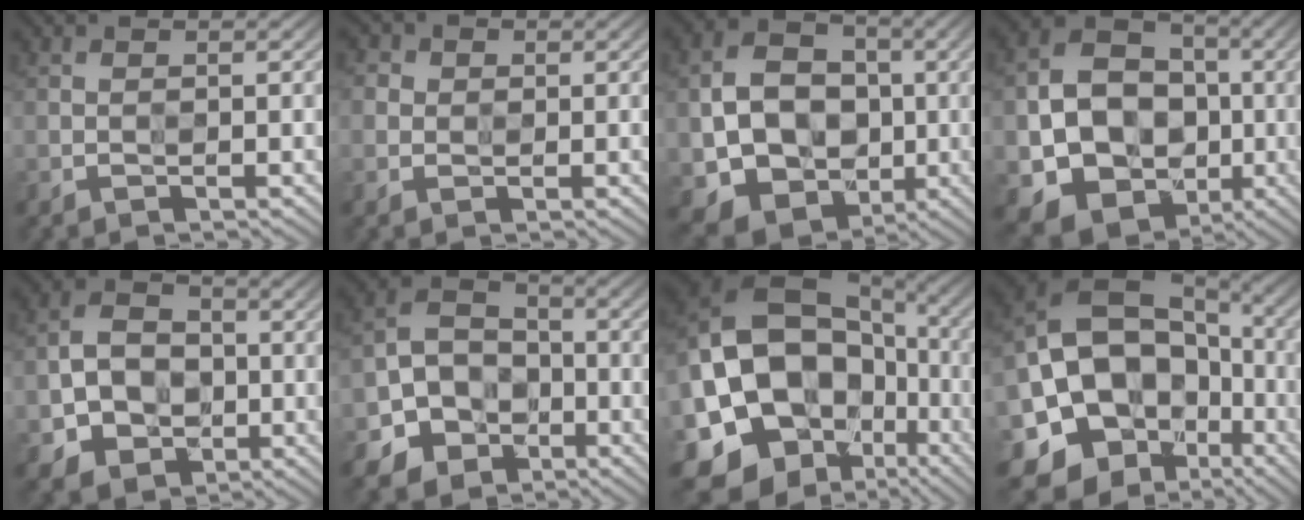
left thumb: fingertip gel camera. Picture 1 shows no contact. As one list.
[{"total": 2.9, "force": [0.9, 2.7, 0.6], "torque": [-0.027, 0.000, 0.014]}, {"total": 10.2, "force": [-0.9, 8.8, 5.2], "torque": [-0.111, -0.004, -0.020]}, {"total": 12.9, "force": [-2.5, 11.0, 6.2], "torque": [-0.124, -0.019, -0.048]}, {"total": 6.5, "force": [-0.8, 5.8, 2.8], "torque": [-0.066, -0.002, -0.022]}, {"total": 6.8, "force": [-2.8, 5.8, 2.1], "torque": [-0.047, -0.001, -0.065]}, {"total": 20.7, "force": [-3.3, 18.4, 8.9], "torque": [-0.191, 0.010, -0.086]}, {"total": 19.3, "force": [-3.7, 17.0, 8.2], "torque": [-0.165, -0.004, -0.077]}]